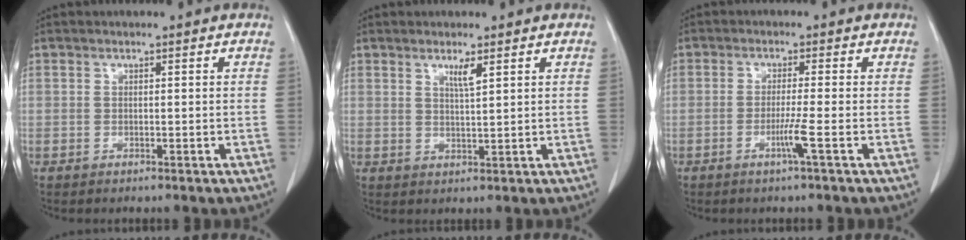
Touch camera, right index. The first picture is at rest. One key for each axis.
{"total": 2.4, "fx": 1.4, "fy": -0.1, "fz": 1.9, "tx": -0.039, "ty": -0.006, "tz": 0.028}
{"total": 3.1, "fx": -1.3, "fy": -1.0, "fz": 2.6, "tx": -0.055, "ty": -0.007, "tz": -0.027}